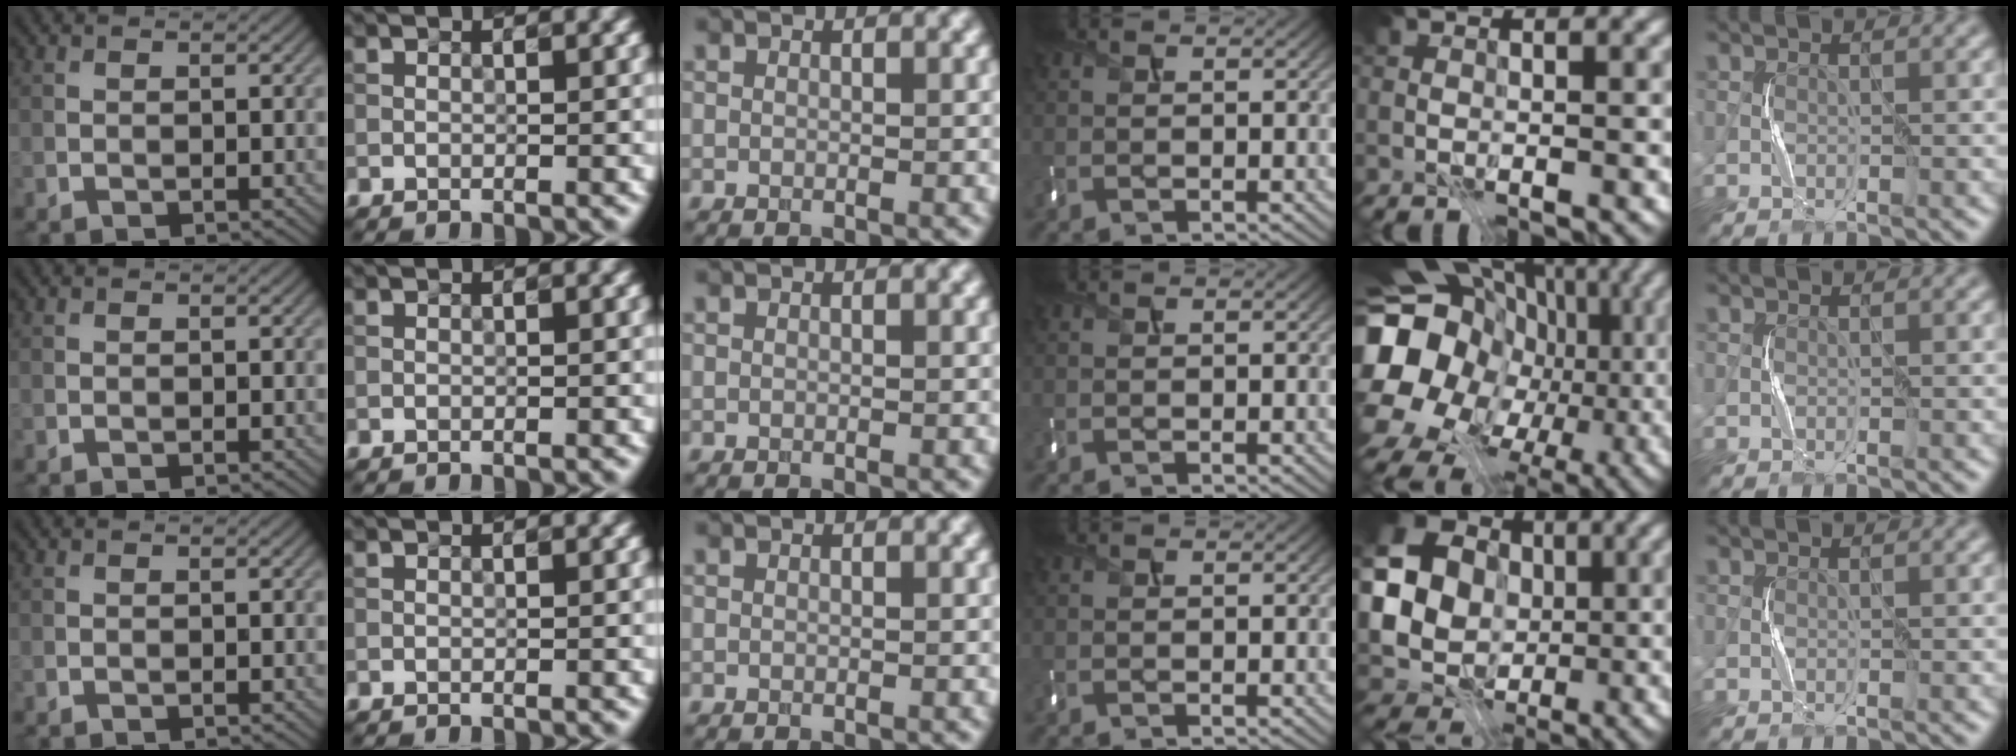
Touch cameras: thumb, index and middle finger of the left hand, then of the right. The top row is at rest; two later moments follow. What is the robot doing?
{"motion": "press", "object": "keyboard"}